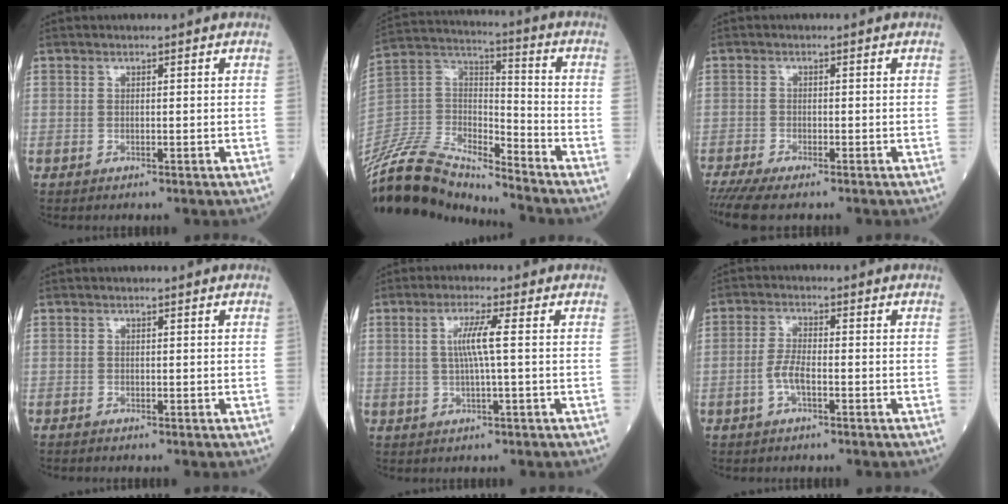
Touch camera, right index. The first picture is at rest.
{"total": 18.3, "force": [-17.1, 3.1, 5.8], "torque": [-0.121, 0.034, -0.322]}
{"total": 7.2, "force": [-6.0, 1.1, 3.9], "torque": [-0.066, -0.018, -0.098]}
{"total": 0.8, "force": [-0.8, 0.1, 0.3], "torque": [-0.011, -0.003, -0.013]}
{"total": 4.4, "force": [0.4, -0.5, 4.3], "torque": [-0.088, 0.004, 0.010]}
{"total": 3.5, "force": [-1.5, 1.0, 3.0], "torque": [-0.068, 0.005, -0.031]}